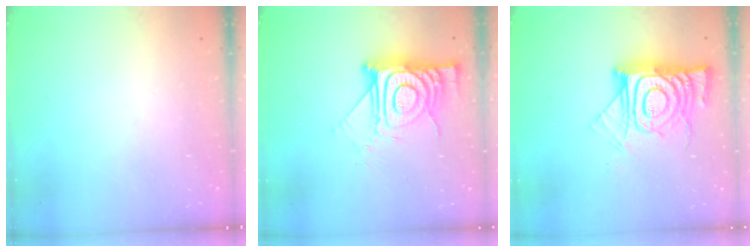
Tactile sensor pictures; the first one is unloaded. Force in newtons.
{"total": 16.7, "press": 16.7, "slide": 1.2}
{"total": 15.9, "press": 15.8, "slide": 1.6}